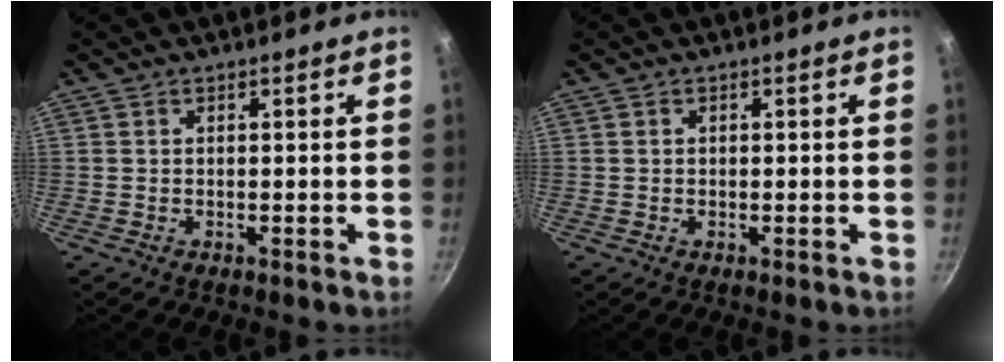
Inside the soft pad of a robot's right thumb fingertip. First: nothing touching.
{"total": 0.5, "force": [0.1, 0.5, 0.2], "torque": [0.000, 0.003, 0.001]}